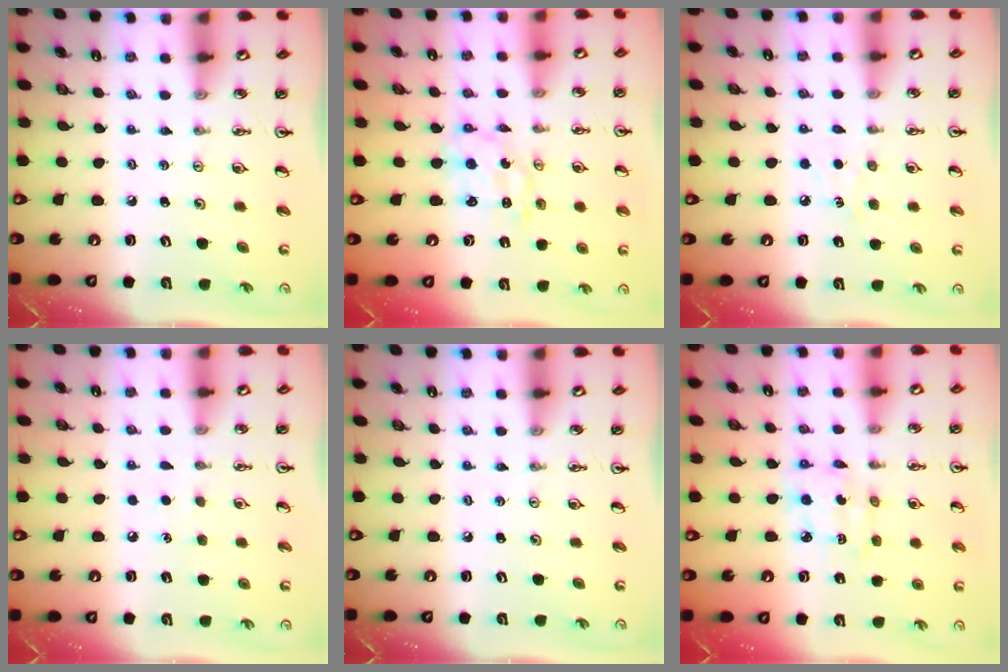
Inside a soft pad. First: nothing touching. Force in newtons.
{"total": 2.7, "press": 2.7, "slide": 0.3}
{"total": 5.6, "press": 5.5, "slide": 0.7}
{"total": 4.0, "press": 4.0, "slide": 0.5}
{"total": 0.0}
{"total": 5.3, "press": 5.3, "slide": 0.4}